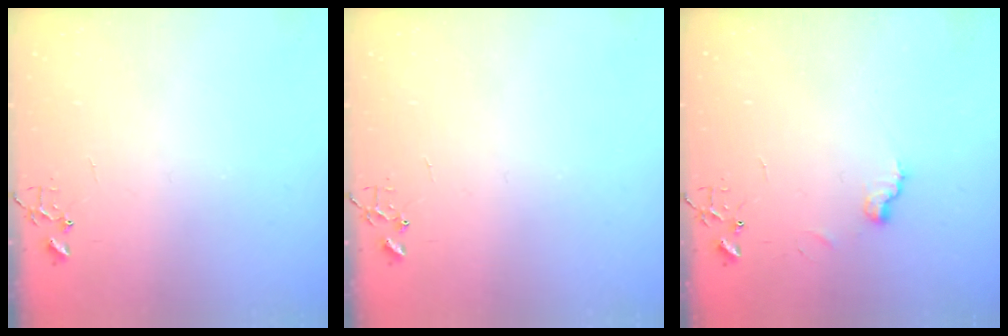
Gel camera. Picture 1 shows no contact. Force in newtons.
{"total": 0.0}
{"total": 7.4, "press": 7.4, "slide": 0.4}